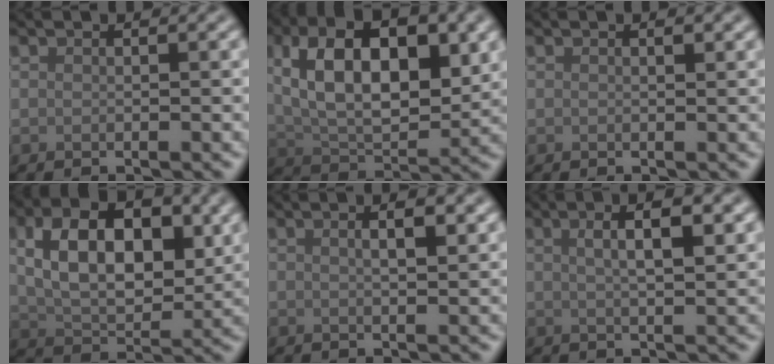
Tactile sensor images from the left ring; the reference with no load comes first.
{"total": 10.6, "force": [2.8, 5.6, 8.6], "torque": [-0.134, 0.006, 0.044]}
{"total": 0.6, "force": [0.3, 0.2, 0.4], "torque": [-0.005, 0.000, 0.005]}
{"total": 8.9, "force": [1.9, 5.2, 6.9], "torque": [-0.117, 0.007, 0.033]}
{"total": 3.0, "force": [1.3, 1.1, 2.5], "torque": [-0.015, 0.006, 0.003]}
{"total": 4.5, "force": [1.5, 1.4, 4.0], "torque": [-0.048, 0.014, 0.016]}